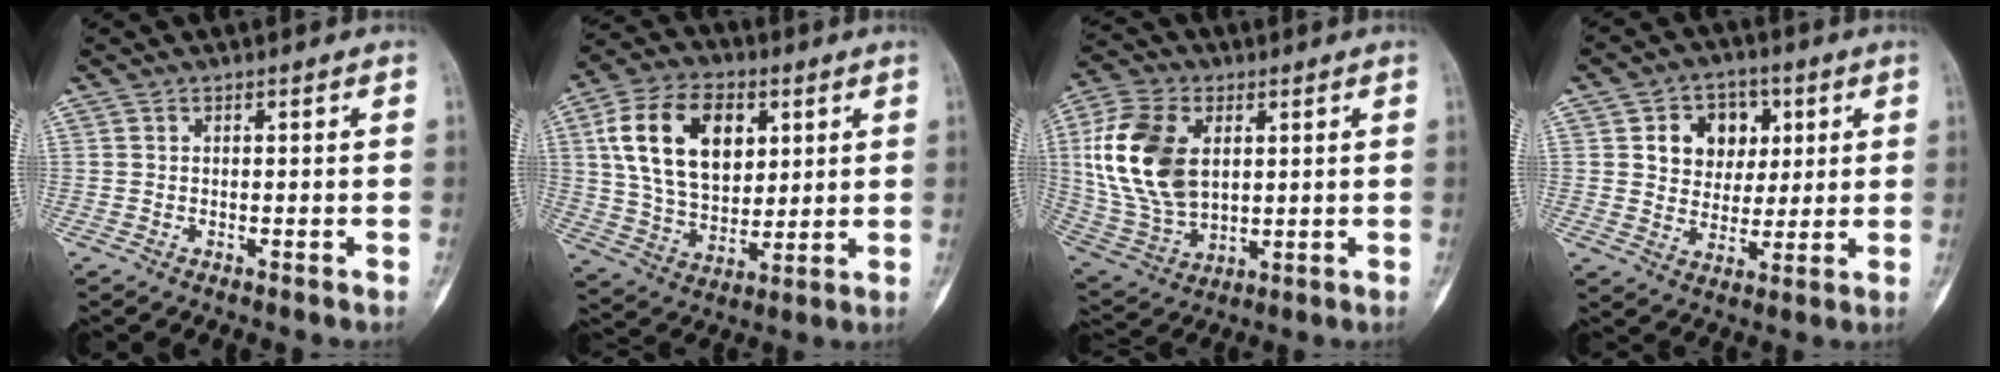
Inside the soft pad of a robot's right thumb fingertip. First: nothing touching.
{"total": 18.6, "force": [5.6, 12.0, 13.1], "torque": [-0.206, -0.009, 0.107]}
{"total": 18.3, "force": [3.5, 11.8, 13.5], "torque": [-0.268, -0.007, 0.076]}
{"total": 10.4, "force": [3.2, 8.5, 5.2], "torque": [-0.028, -0.006, 0.053]}